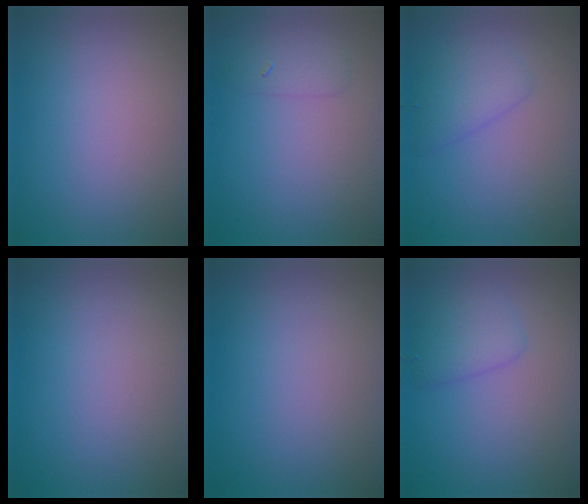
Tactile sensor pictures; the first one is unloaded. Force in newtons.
{"total": 1.5, "press": 1.5, "slide": 0.0}
{"total": 2.2, "press": 2.2, "slide": 0.1}
{"total": 0.0}
{"total": 0.0}
{"total": 2.3, "press": 2.3, "slide": 0.2}